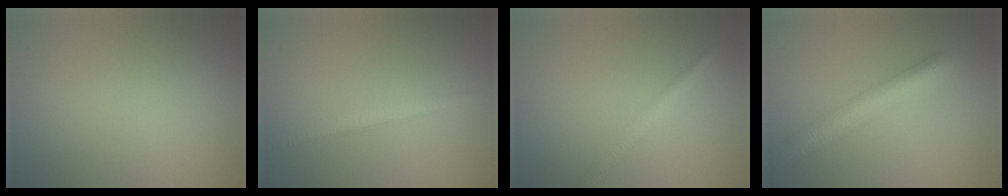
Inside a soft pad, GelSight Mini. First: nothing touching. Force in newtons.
{"total": 2.1, "press": 2.1, "slide": 0.0}
{"total": 2.0, "press": 2.0, "slide": 0.1}
{"total": 4.6, "press": 4.6, "slide": 0.2}